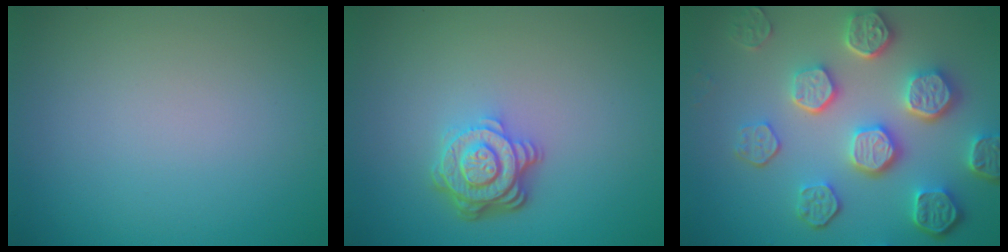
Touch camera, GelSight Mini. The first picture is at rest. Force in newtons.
{"total": 4.5, "press": 3.3, "slide": 3.1}
{"total": 7.5, "press": 5.8, "slide": 4.7}